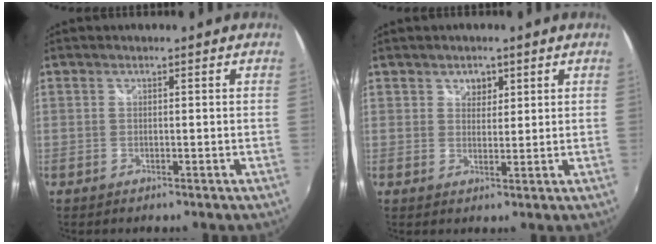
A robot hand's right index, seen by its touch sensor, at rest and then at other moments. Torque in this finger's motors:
{"motor_torque": [0.02, 0.01, 0.07, 0.01]}